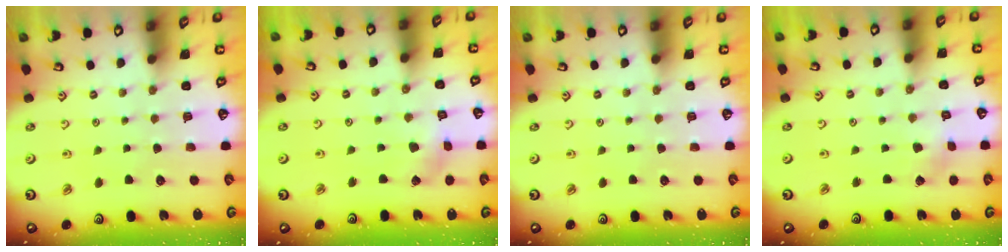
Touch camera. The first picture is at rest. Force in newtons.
{"total": 2.7, "press": 2.7, "slide": 0.5}
{"total": 0.0}
{"total": 1.2, "press": 1.2, "slide": 0.1}